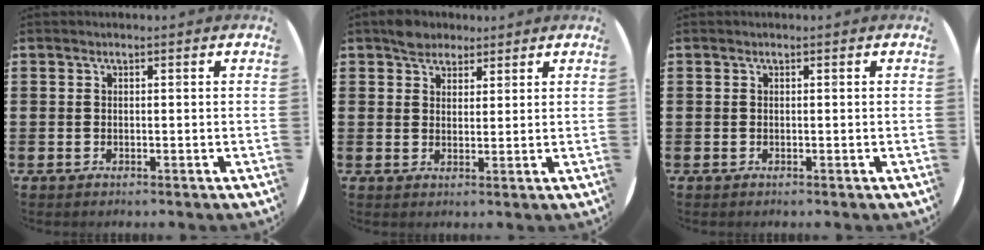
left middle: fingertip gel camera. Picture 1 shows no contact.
{"total": 3.1, "force": [2.6, 1.6, 0.1], "torque": [0.000, 0.005, 0.050]}
{"total": 0.0}